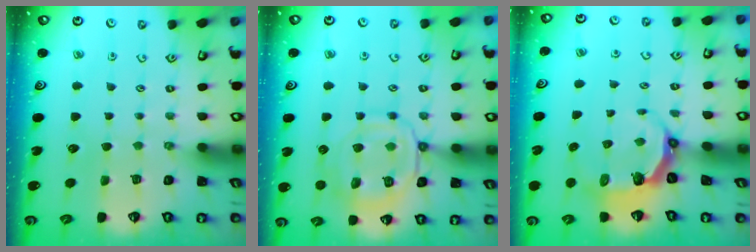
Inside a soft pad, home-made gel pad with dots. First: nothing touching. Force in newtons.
{"total": 12.2, "press": 12.1, "slide": 1.3}
{"total": 4.7, "press": 3.4, "slide": 3.2}